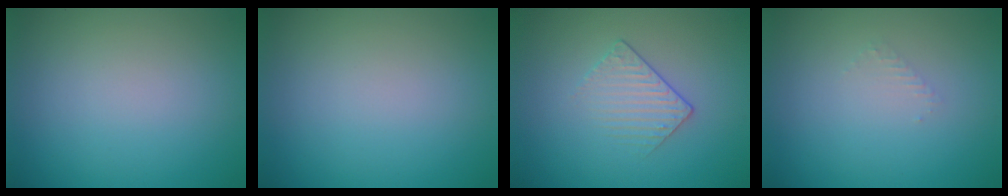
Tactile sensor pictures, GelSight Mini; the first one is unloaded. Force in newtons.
{"total": 0.0}
{"total": 1.5, "press": 1.0, "slide": 1.1}
{"total": 0.8, "press": 0.8, "slide": 0.3}